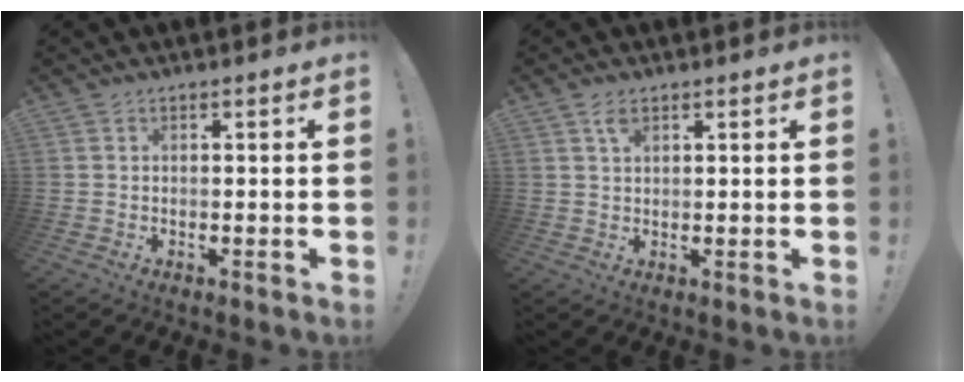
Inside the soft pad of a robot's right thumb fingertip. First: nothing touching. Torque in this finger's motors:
{"motor_torque": [0.01, 0.07, 0.33, 0.04, 0.02]}